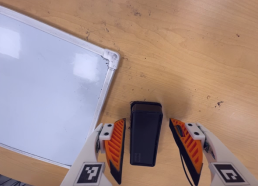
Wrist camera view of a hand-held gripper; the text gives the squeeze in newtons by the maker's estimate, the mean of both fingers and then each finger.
{"total": 0.0}